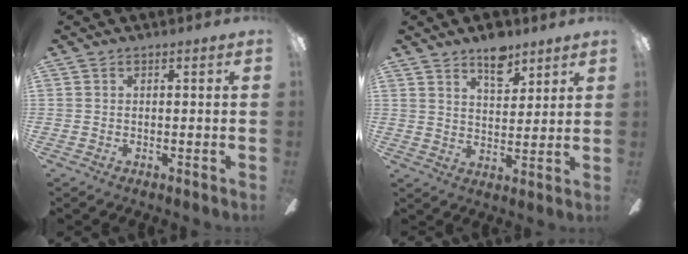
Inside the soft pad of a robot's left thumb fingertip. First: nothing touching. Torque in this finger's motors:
{"motor_torque": [0.83, 0.22, 0.63, -0.66, 0.02]}